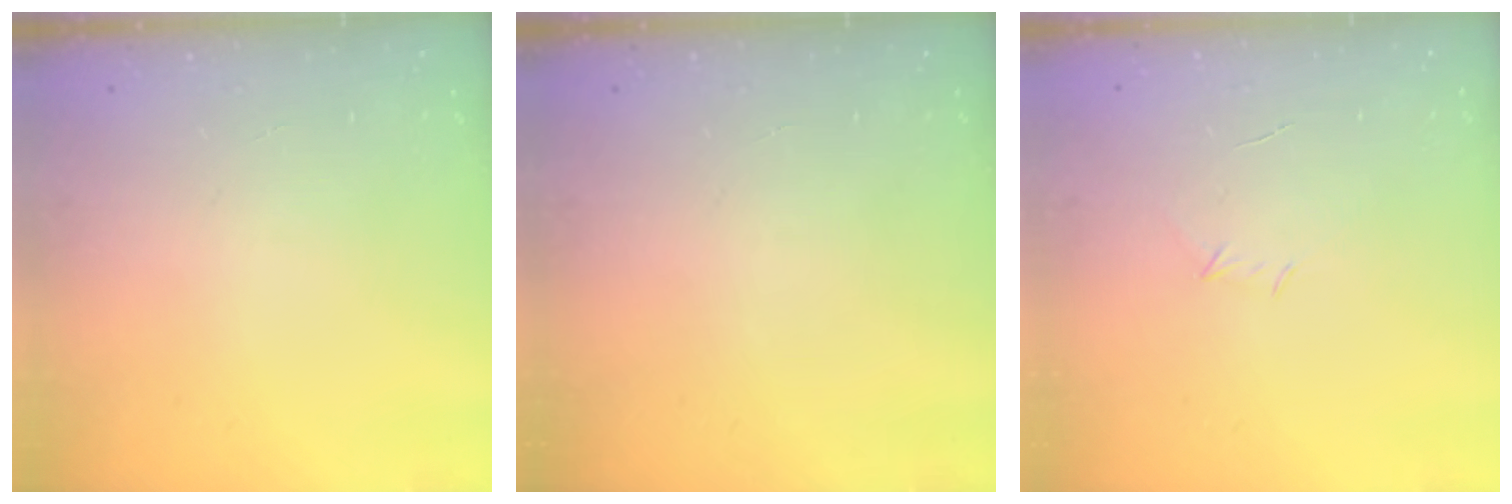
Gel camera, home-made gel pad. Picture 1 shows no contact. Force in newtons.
{"total": 0.0}
{"total": 3.2, "press": 3.1, "slide": 0.8}